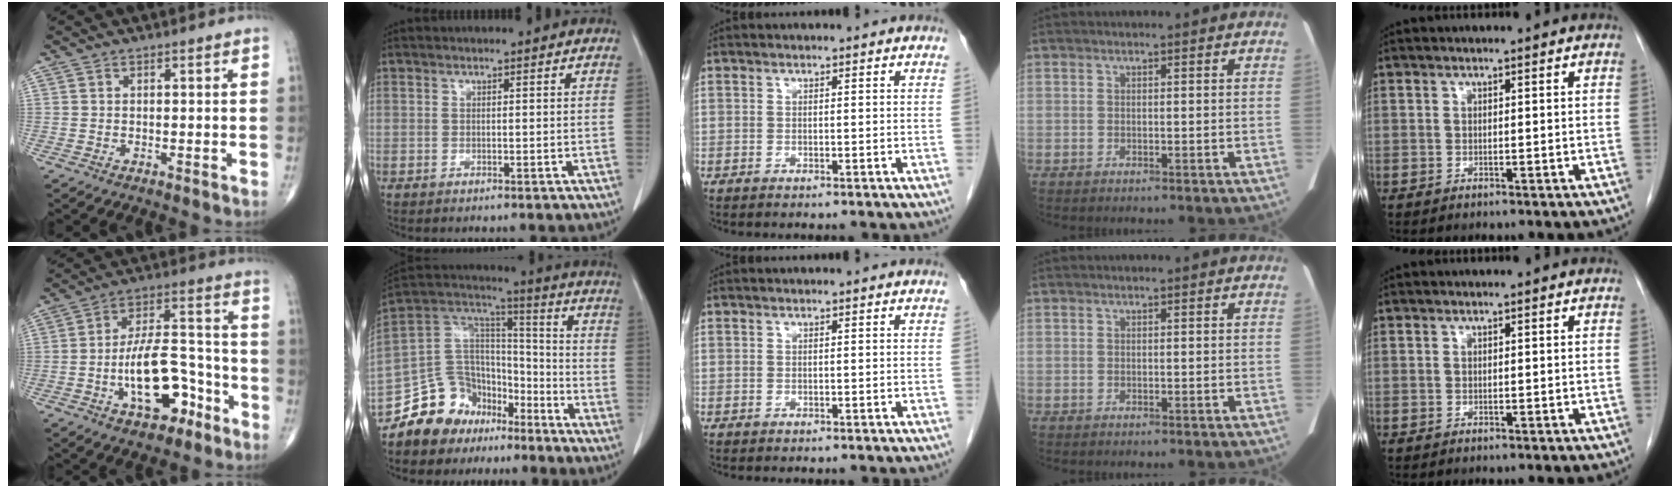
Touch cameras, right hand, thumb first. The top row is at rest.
{"thumb": {"total": 14.3, "force": [-6.0, 6.9, 11.0], "torque": [-0.159, 0.049, -0.097]}, "index": {"total": 13.6, "force": [-9.6, 9.2, 2.8], "torque": [-0.055, 0.091, -0.168]}}